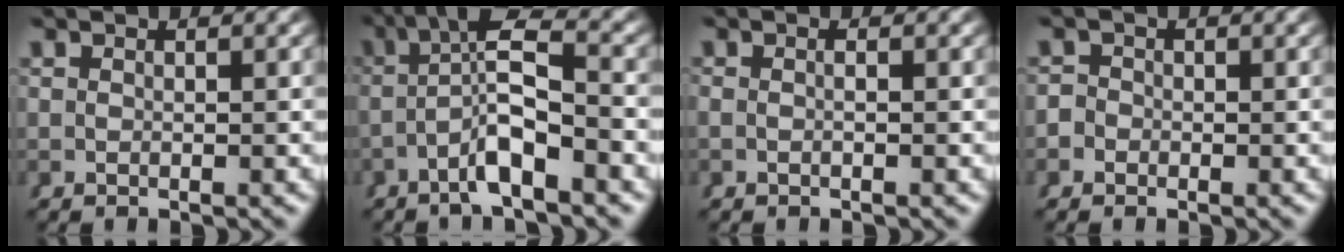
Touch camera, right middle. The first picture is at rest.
{"total": 5.8, "force": [0.3, 2.0, 5.4], "torque": [-0.090, 0.005, 0.003]}
{"total": 1.0, "force": [-0.3, 0.4, 0.9], "torque": [-0.016, 0.001, -0.007]}
{"total": 1.2, "force": [-0.9, 0.8, -0.1], "torque": [0.005, -0.005, -0.017]}